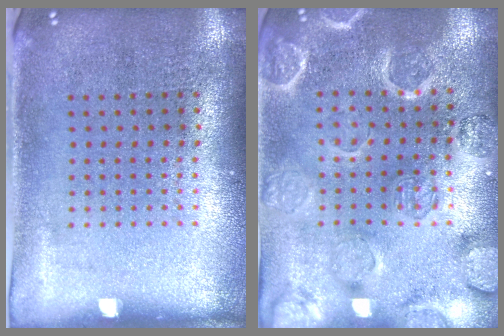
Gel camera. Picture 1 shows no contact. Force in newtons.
{"total": 2.9, "press": 2.8, "slide": 0.3}